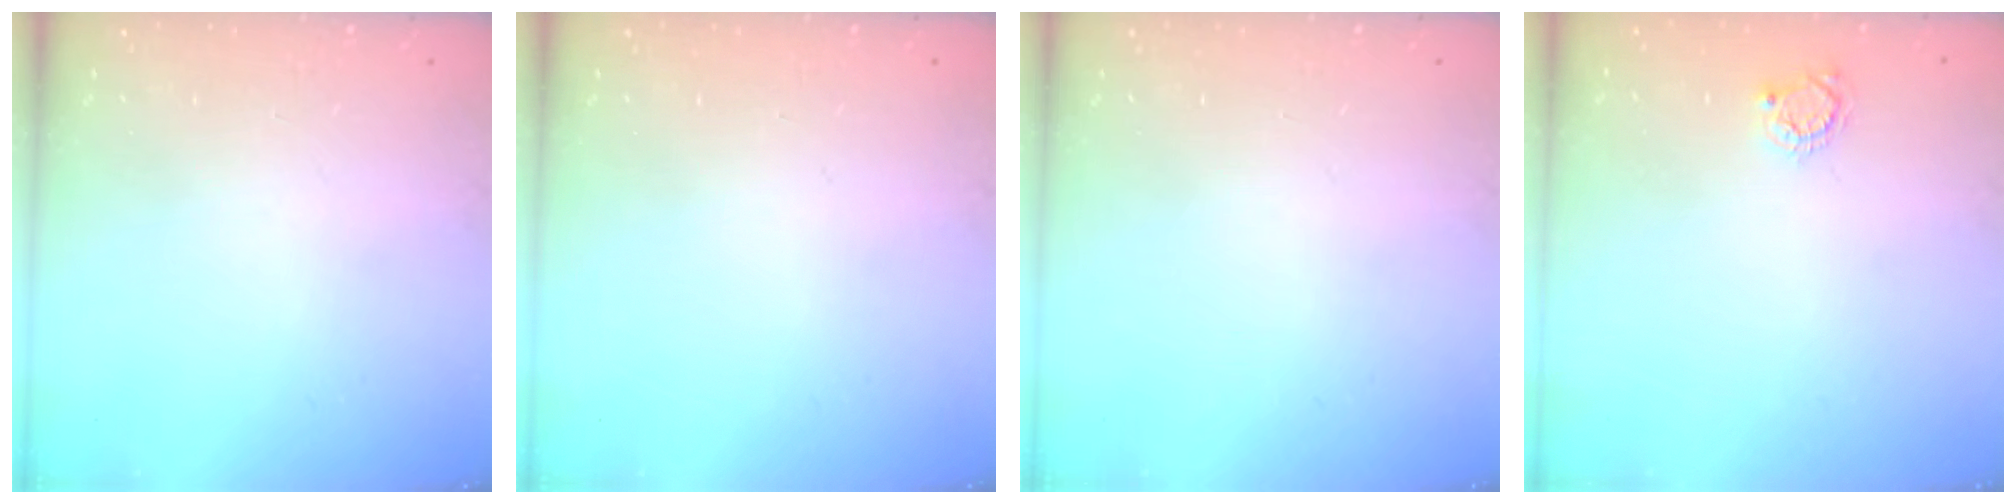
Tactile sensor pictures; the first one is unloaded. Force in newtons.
{"total": 0.0}
{"total": 0.0}
{"total": 3.8, "press": 3.7, "slide": 0.4}